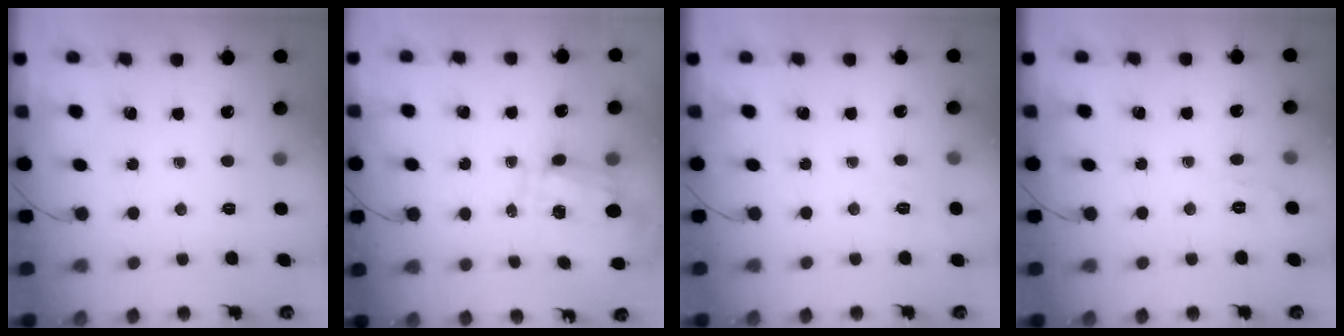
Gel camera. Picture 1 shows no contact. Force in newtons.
{"total": 1.5, "press": 1.5, "slide": 0.4}
{"total": 5.4, "press": 4.9, "slide": 2.1}
{"total": 1.7, "press": 0.2, "slide": 1.7}